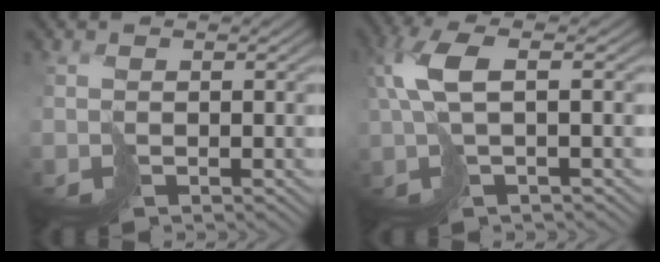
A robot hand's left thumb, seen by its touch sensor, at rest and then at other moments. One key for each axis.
{"total": 6.8, "fx": 1.4, "fy": 2.3, "fz": 6.2, "tx": -0.135, "ty": 0.015, "tz": 0.024}